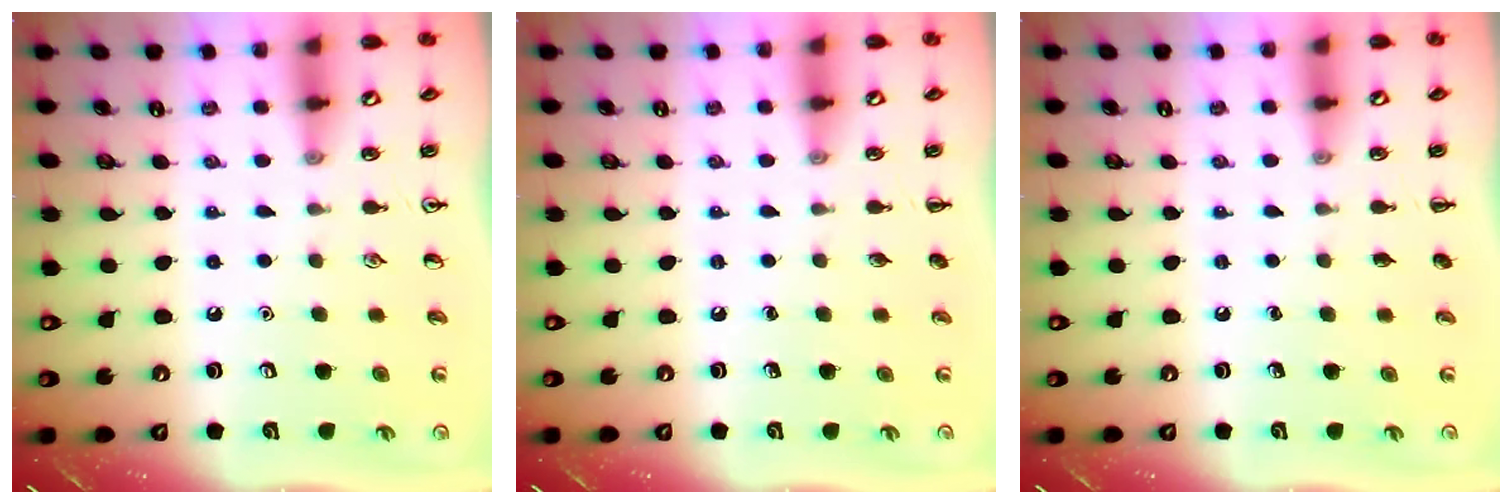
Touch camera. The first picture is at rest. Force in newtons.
{"total": 0.0}
{"total": 0.0}